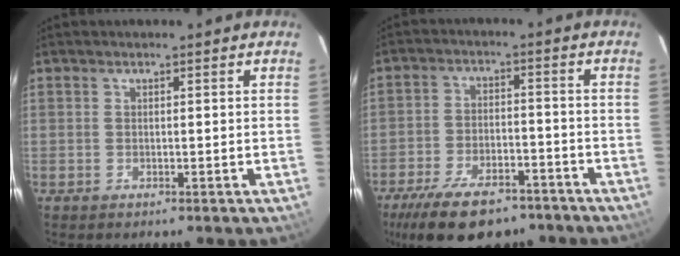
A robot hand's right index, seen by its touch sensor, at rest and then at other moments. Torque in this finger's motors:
{"motor_torque": [1.26, -0.88, 0.48, 0.10]}